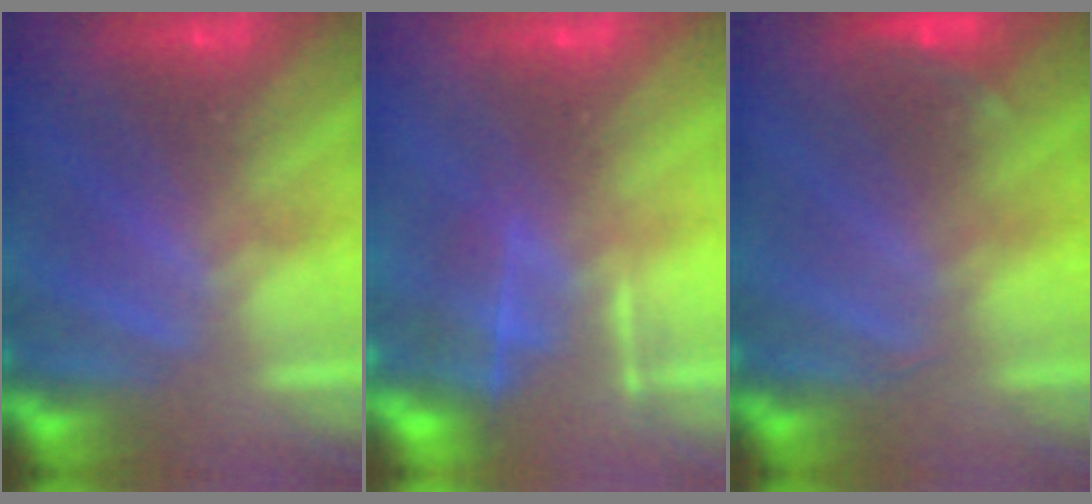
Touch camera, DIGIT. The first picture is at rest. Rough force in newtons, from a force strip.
{"total": 4.6}
{"total": 2.6}